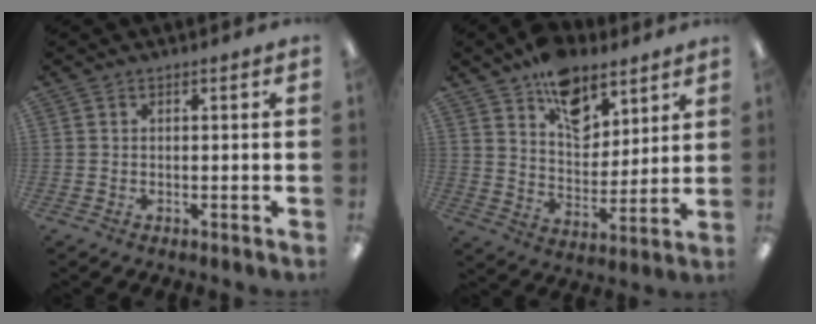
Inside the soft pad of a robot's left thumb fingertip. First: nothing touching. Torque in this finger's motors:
{"motor_torque": [1.85, 1.31, 1.32, -1.40, 0.08]}